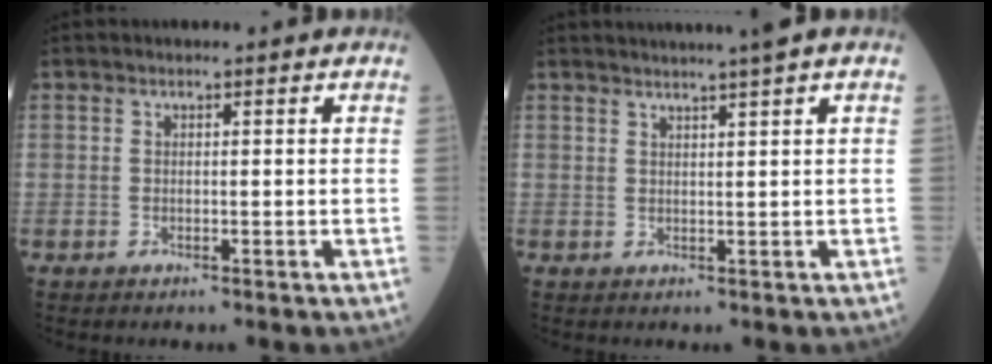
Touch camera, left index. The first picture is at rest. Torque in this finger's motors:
{"motor_torque": [-0.43, 0.28, -0.76, 0.00]}